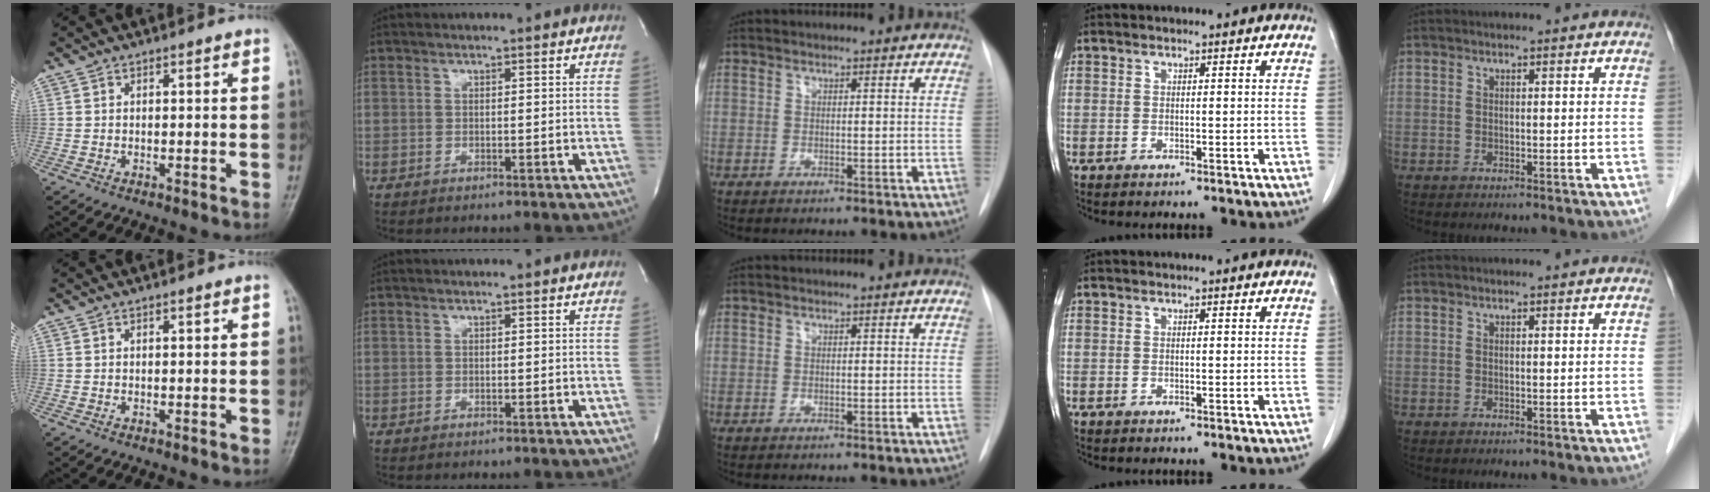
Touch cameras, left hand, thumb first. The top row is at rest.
{}